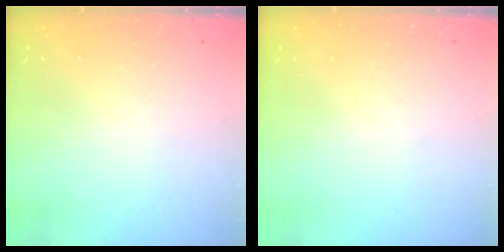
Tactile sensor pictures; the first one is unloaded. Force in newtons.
{"total": 0.0}